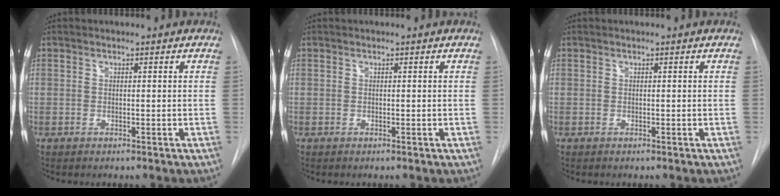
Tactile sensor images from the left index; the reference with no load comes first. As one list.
[{"total": 0.0}, {"total": 0.0}]